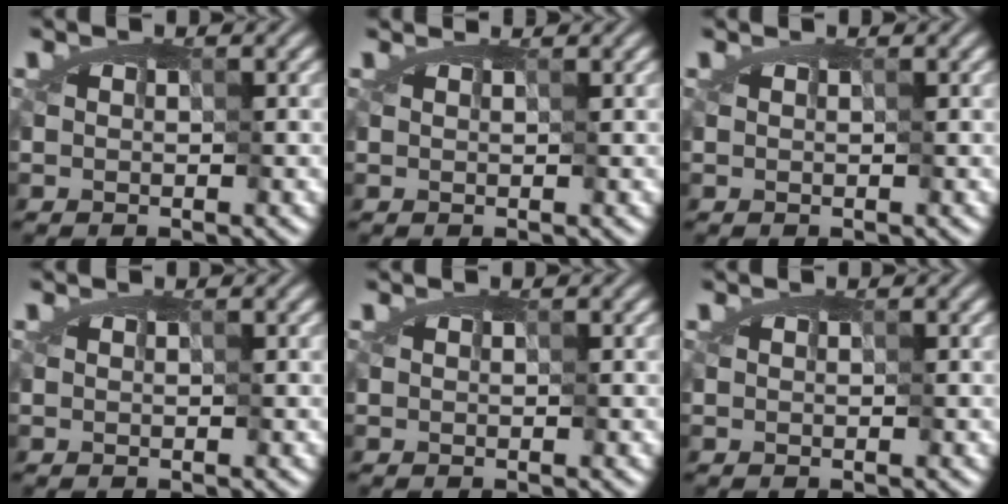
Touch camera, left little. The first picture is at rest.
{"total": 0.7, "force": [0.7, 0.1, 0.0], "torque": [-0.007, -0.002, 0.018]}
{"total": 0.0}
{"total": 0.0}
{"total": 0.0}
{"total": 0.0}